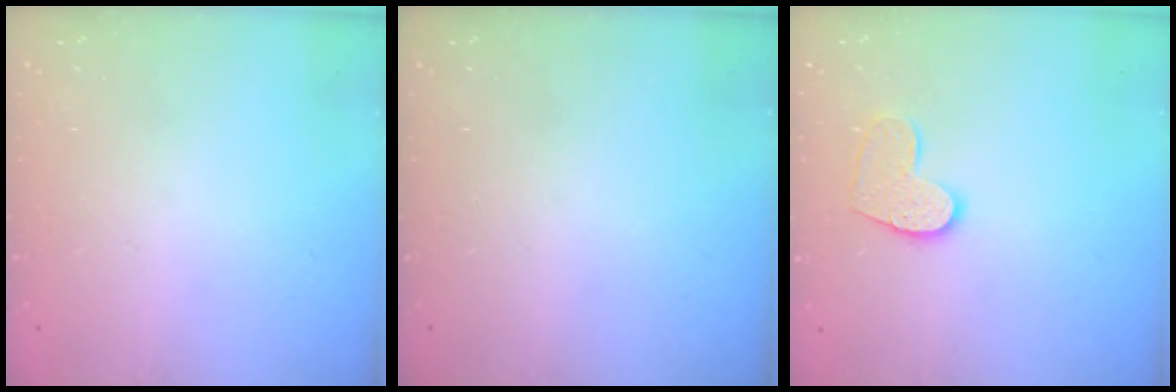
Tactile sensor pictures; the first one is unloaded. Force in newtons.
{"total": 0.0}
{"total": 9.9, "press": 9.9, "slide": 0.7}